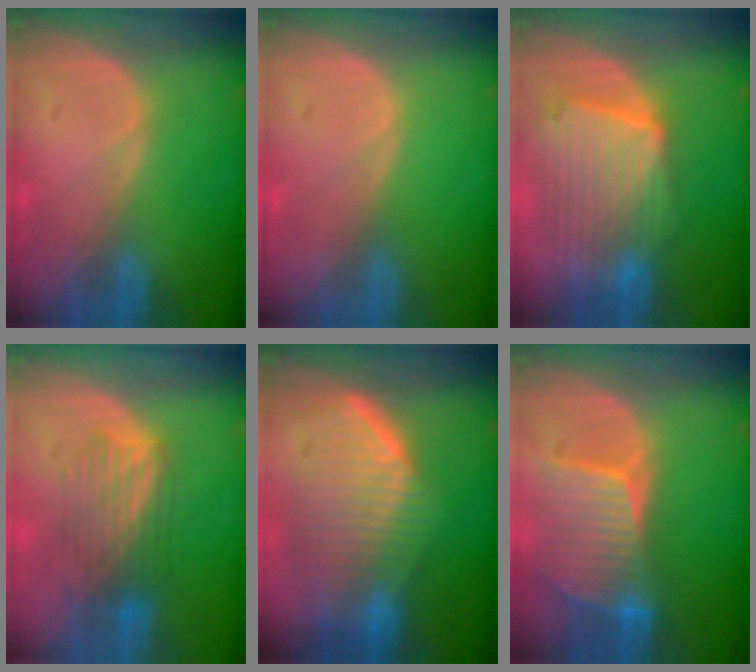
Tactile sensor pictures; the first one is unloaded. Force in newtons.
{"total": 0.0}
{"total": 10.6, "press": 9.2, "slide": 5.3}
{"total": 6.1, "press": 6.1, "slide": 0.6}
{"total": 10.0, "press": 9.0, "slide": 4.4}
{"total": 8.5, "press": 7.8, "slide": 3.5}